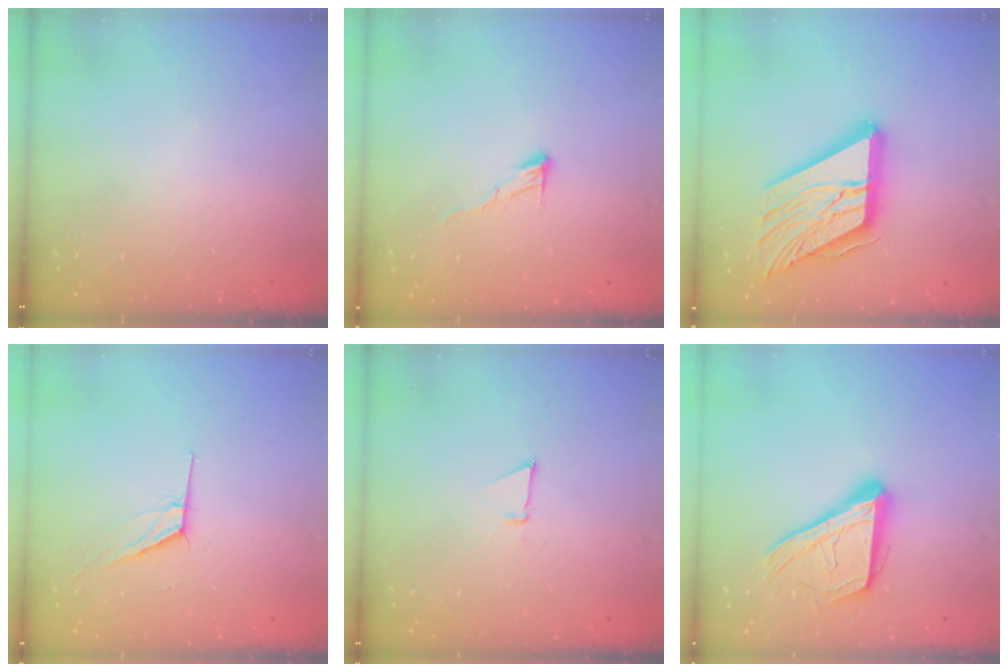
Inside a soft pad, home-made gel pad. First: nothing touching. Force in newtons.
{"total": 6.6, "press": 6.6, "slide": 0.5}
{"total": 23.2, "press": 23.0, "slide": 2.7}
{"total": 7.8, "press": 7.2, "slide": 3.2}
{"total": 2.6, "press": 2.5, "slide": 0.8}
{"total": 18.8, "press": 18.7, "slide": 2.4}